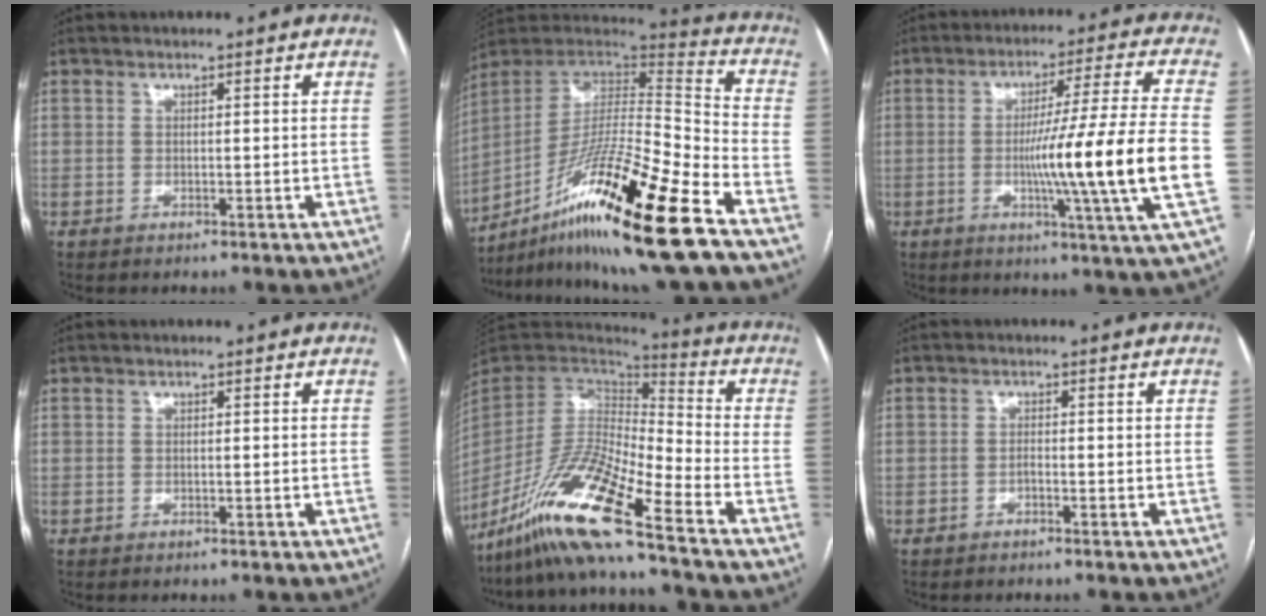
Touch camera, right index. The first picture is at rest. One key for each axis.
{"total": 24.2, "fx": -14.7, "fy": -0.1, "fz": 19.2, "tx": -0.336, "ty": -0.026, "tz": -0.267}
{"total": 17.2, "fx": -2.7, "fy": -2.4, "fz": 16.8, "tx": -0.271, "ty": -0.017, "tz": -0.050}
{"total": 0.0}
{"total": 16.2, "fx": -11.1, "fy": 0.6, "fz": 11.8, "tx": -0.227, "ty": -0.014, "tz": -0.208}
{"total": 0.8, "fx": -0.5, "fy": 0.5, "fz": 0.4, "tx": -0.002, "ty": 0.003, "tz": -0.012}